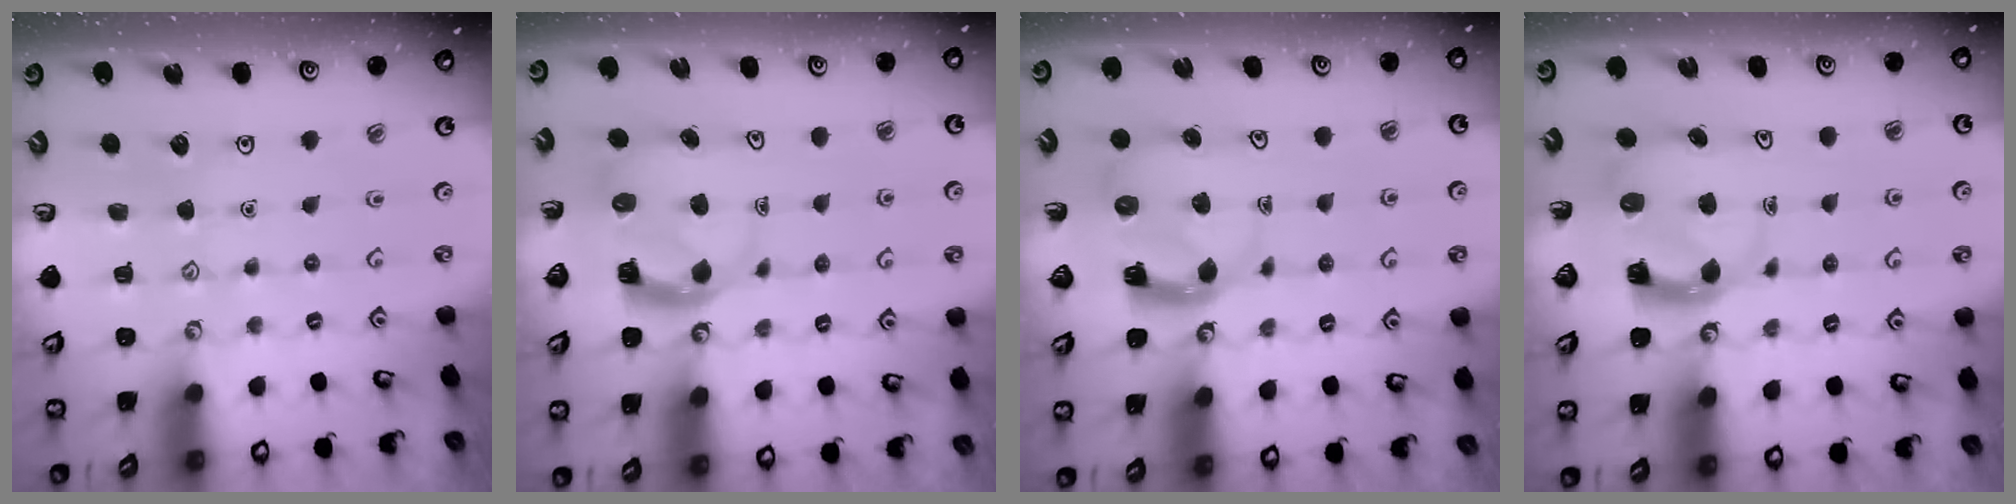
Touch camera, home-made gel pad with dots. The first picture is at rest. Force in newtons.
{"total": 4.0, "press": 4.0, "slide": 0.3}
{"total": 3.9, "press": 3.8, "slide": 0.6}
{"total": 3.8, "press": 3.7, "slide": 0.5}